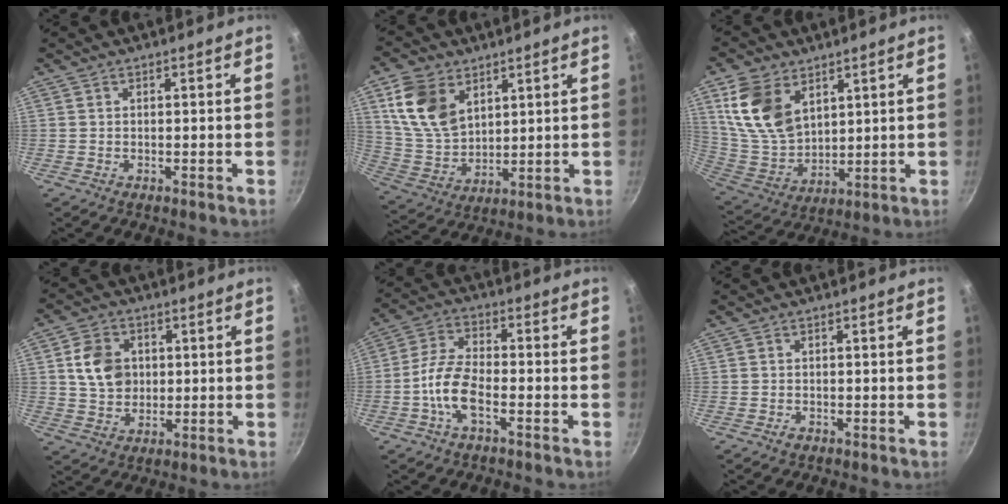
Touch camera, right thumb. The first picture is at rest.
{"total": 13.3, "force": [5.8, 8.8, 8.1], "torque": [-0.132, -0.022, 0.127]}
{"total": 14.7, "force": [6.5, 9.6, 9.1], "torque": [-0.158, -0.032, 0.144]}
{"total": 9.0, "force": [1.6, 7.3, 5.0], "torque": [-0.064, 0.002, 0.026]}
{"total": 8.5, "force": [-3.1, 3.7, 7.0], "torque": [-0.143, 0.028, -0.071]}
{"total": 1.0, "force": [-0.6, 0.6, 0.5], "torque": [-0.008, 0.001, -0.011]}